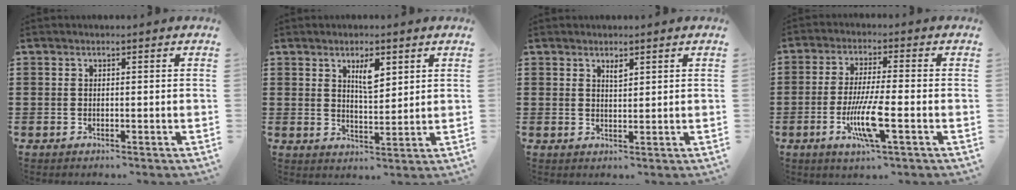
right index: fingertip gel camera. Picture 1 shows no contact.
{"total": 4.3, "force": [2.3, 1.5, 3.3], "torque": [-0.047, -0.004, 0.033]}
{"total": 1.6, "force": [1.2, 0.5, 0.9], "torque": [-0.012, -0.001, 0.018]}
{"total": 8.4, "force": [-2.8, 1.2, 7.8], "torque": [-0.161, -0.017, -0.055]}